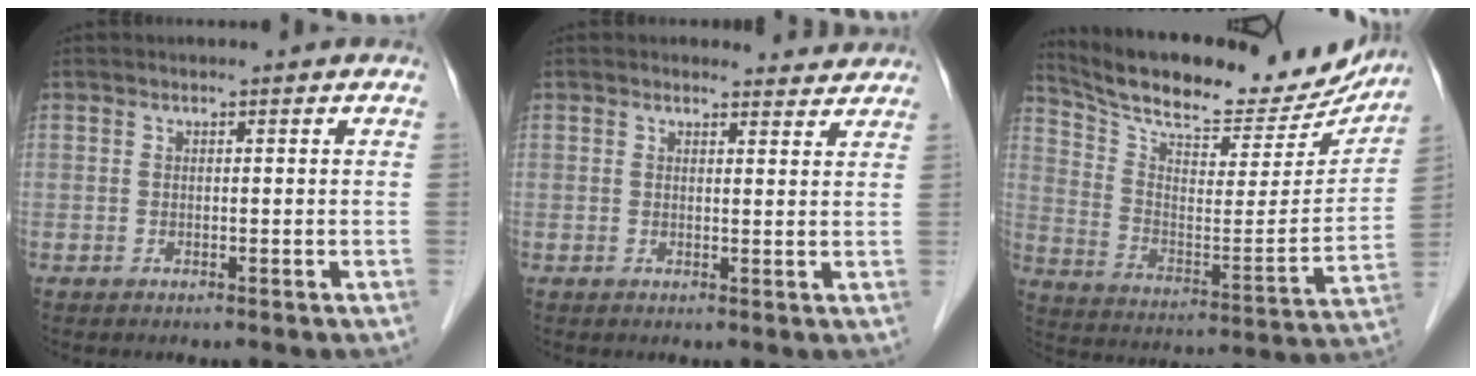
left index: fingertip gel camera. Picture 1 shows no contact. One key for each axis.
{"total": 3.0, "fx": 2.9, "fy": 0.8, "fz": -0.4, "tx": 0.001, "ty": -0.003, "tz": 0.026}
{"total": 24.6, "fx": 22.4, "fy": 5.7, "fz": 8.4, "tx": -0.138, "ty": -0.033, "tz": 0.317}